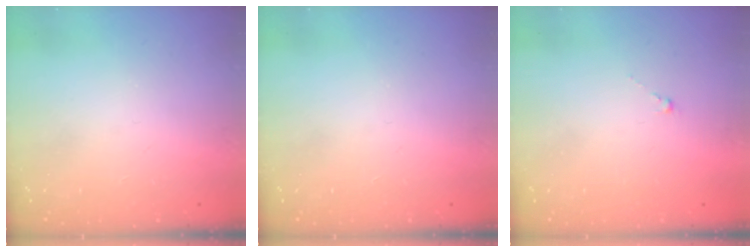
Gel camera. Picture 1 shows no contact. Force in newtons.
{"total": 0.0}
{"total": 0.0}